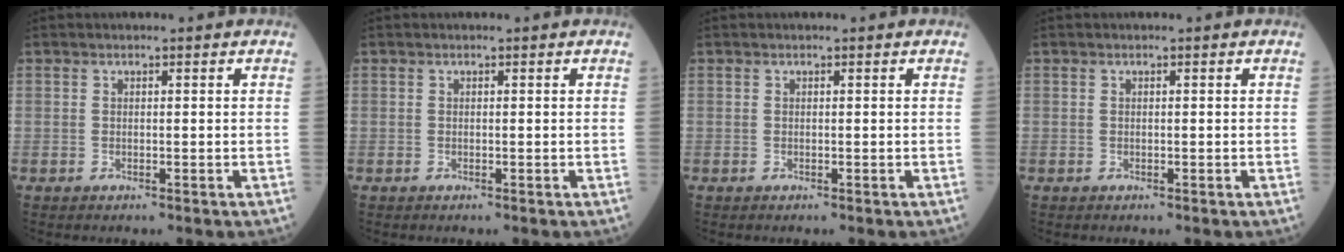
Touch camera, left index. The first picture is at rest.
{"total": 0.0}
{"total": 0.0}
{"total": 0.0}